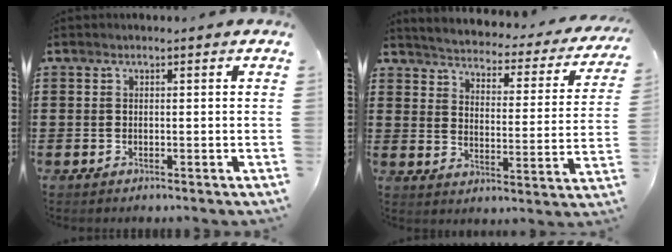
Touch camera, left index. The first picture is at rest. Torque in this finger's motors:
{"motor_torque": [1.44, -0.70, 0.68, 0.11]}